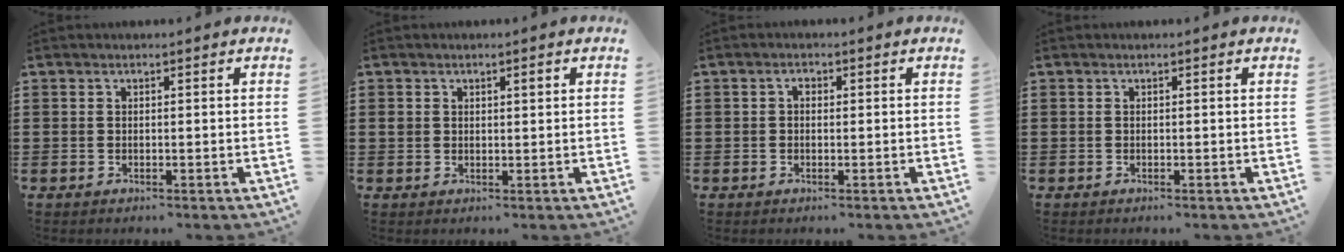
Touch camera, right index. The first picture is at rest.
{"total": 1.4, "force": [0.5, 1.0, 0.9], "torque": [-0.018, 0.008, 0.008]}
{"total": 1.1, "force": [-0.2, 0.8, 0.8], "torque": [-0.017, 0.003, -0.004]}
{"total": 0.0}